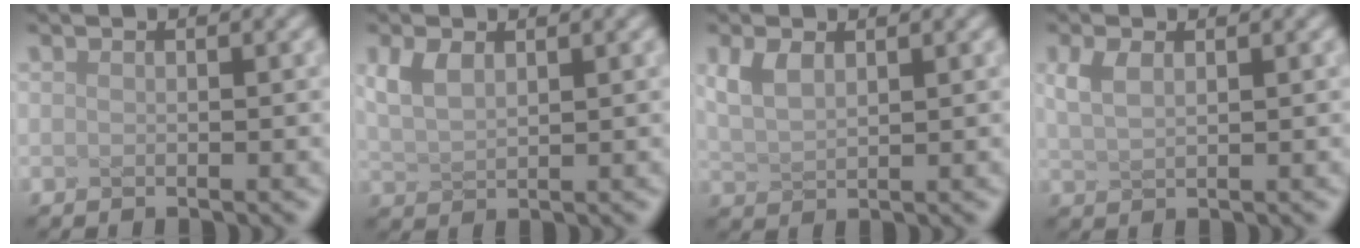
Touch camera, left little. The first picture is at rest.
{"total": 2.6, "force": [1.1, 1.4, 1.8], "torque": [-0.047, 0.004, 0.028]}
{"total": 2.5, "force": [1.2, 1.3, 1.8], "torque": [-0.046, 0.004, 0.028]}
{"total": 2.1, "force": [0.9, 1.0, 1.7], "torque": [-0.042, 0.004, 0.021]}